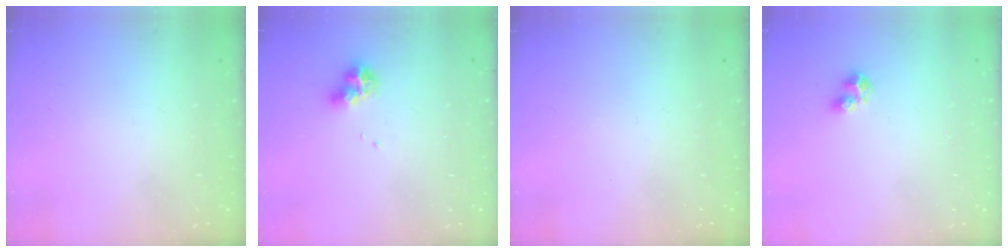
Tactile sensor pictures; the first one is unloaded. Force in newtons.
{"total": 7.9, "press": 7.9, "slide": 0.4}
{"total": 0.0}
{"total": 4.7, "press": 4.6, "slide": 0.9}